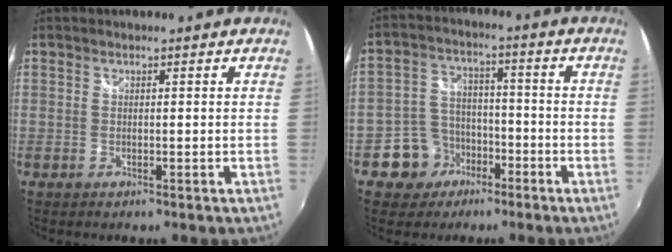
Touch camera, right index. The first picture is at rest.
{"total": 8.4, "force": [-4.7, 6.8, 1.6], "torque": [-0.056, 0.028, -0.069]}